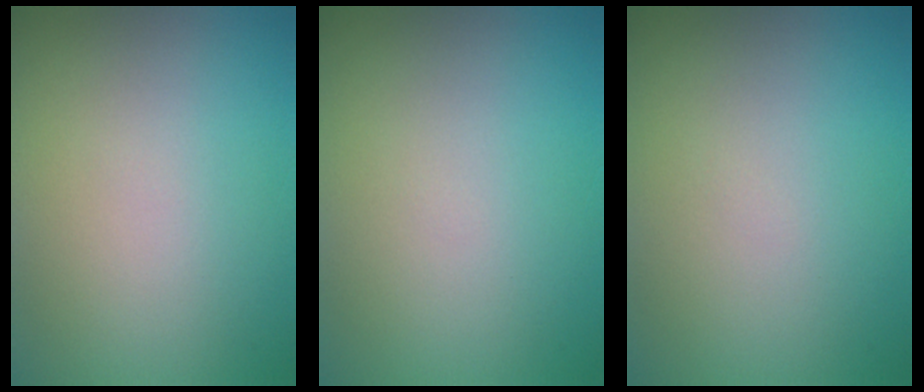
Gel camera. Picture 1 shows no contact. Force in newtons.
{"total": 0.0}
{"total": 0.0}